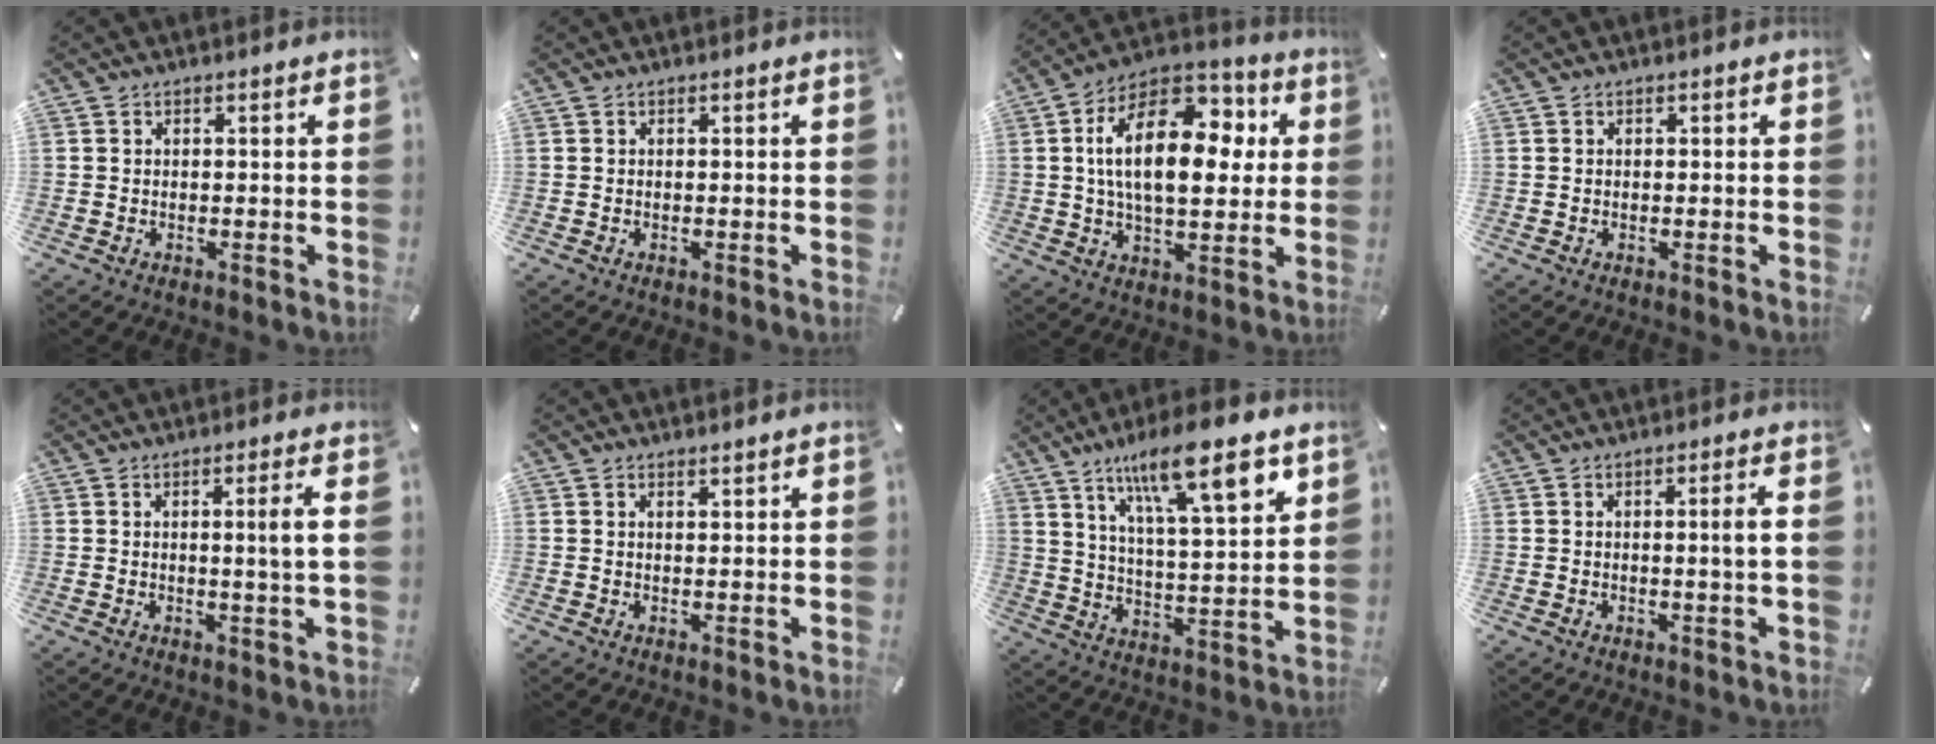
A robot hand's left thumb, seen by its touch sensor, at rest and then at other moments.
{"total": 0.0}
{"total": 20.4, "force": [4.2, 11.5, 16.2], "torque": [-0.288, -0.005, 0.066]}
{"total": 0.0}
{"total": 5.4, "force": [0.9, -0.2, 5.3], "torque": [-0.091, -0.009, 0.009]}
{"total": 1.1, "force": [1.0, 0.1, 0.4], "torque": [-0.007, -0.002, 0.018]}
{"total": 16.8, "force": [11.0, 4.9, 11.7], "torque": [-0.185, -0.053, 0.177]}
{"total": 3.3, "force": [0.4, -0.1, 3.3], "torque": [-0.060, -0.004, 0.004]}